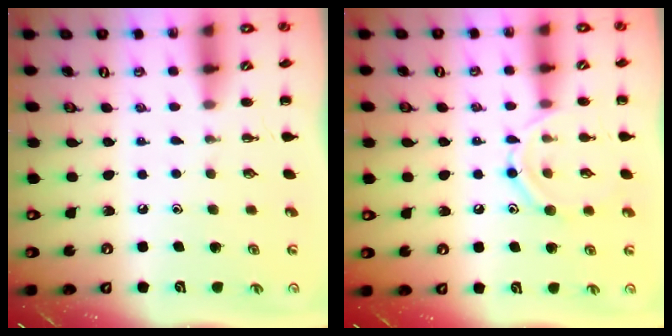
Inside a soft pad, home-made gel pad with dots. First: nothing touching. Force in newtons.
{"total": 10.6, "press": 10.6, "slide": 0.8}